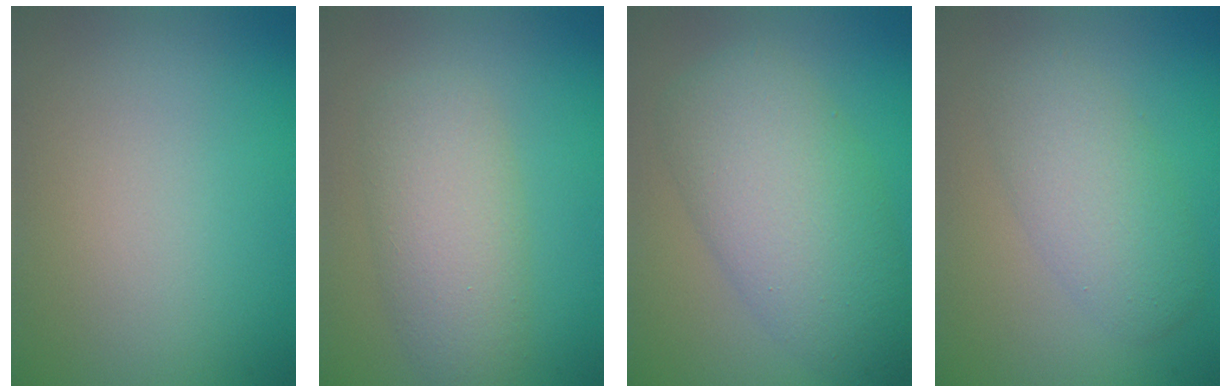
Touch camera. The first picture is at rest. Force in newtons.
{"total": 4.9, "press": 4.9, "slide": 0.1}
{"total": 7.9, "press": 7.9, "slide": 0.3}
{"total": 4.0, "press": 4.0, "slide": 0.2}